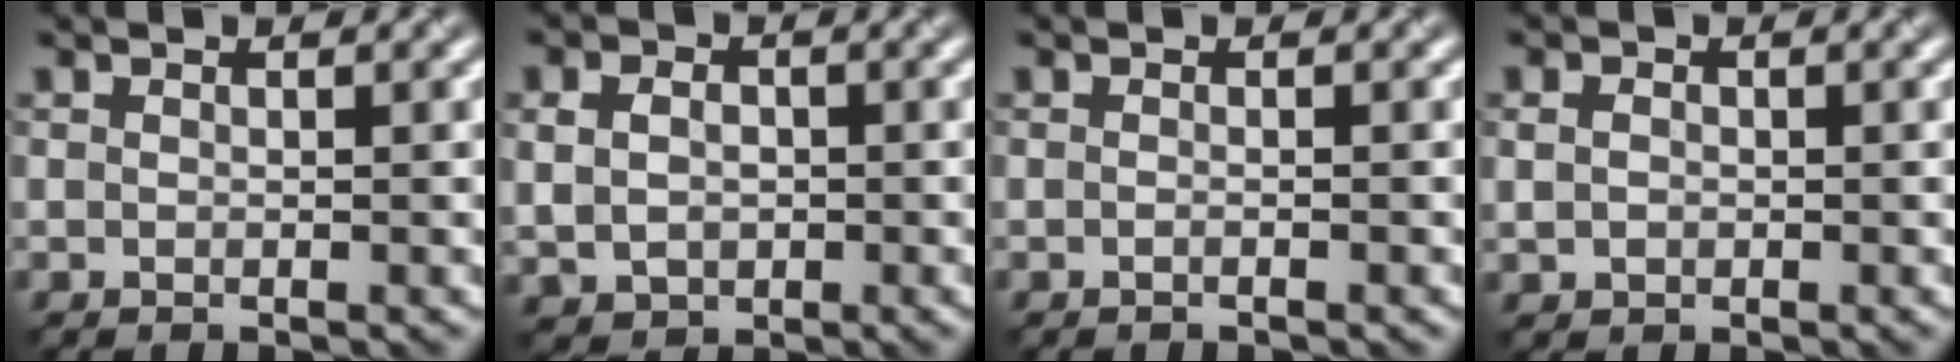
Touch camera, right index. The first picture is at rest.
{"total": 3.9, "force": [0.3, 3.2, 2.2], "torque": [-0.038, 0.006, -0.004]}
{"total": 0.7, "force": [-0.3, 0.3, 0.6], "torque": [-0.008, -0.007, -0.013]}
{"total": 1.4, "force": [0.1, 1.2, 0.8], "torque": [-0.014, -0.001, 0.003]}